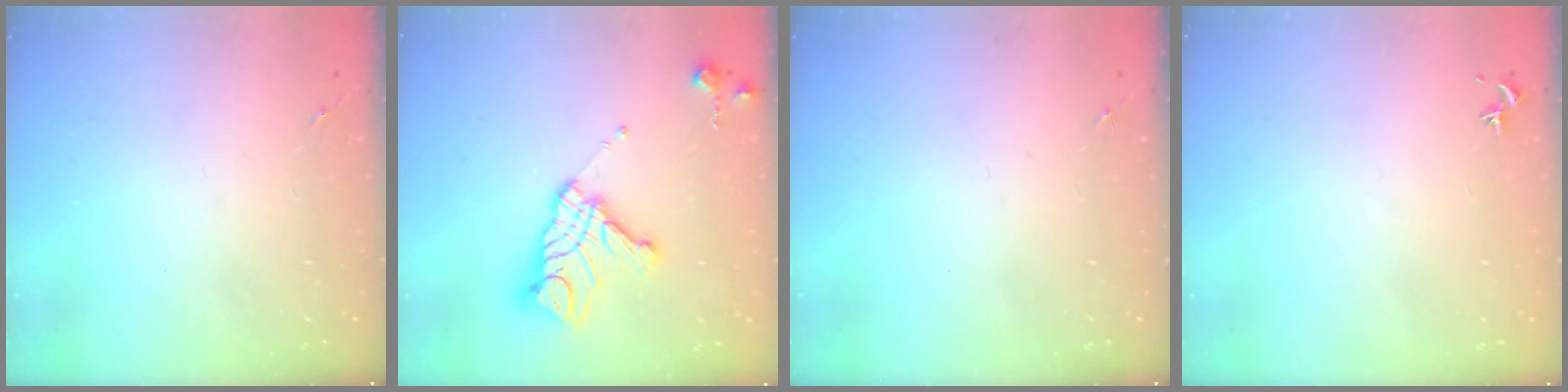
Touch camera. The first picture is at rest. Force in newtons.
{"total": 18.0, "press": 17.9, "slide": 1.7}
{"total": 0.0}
{"total": 0.7, "press": 0.5, "slide": 0.4}